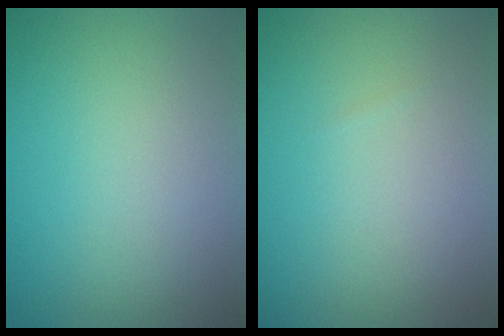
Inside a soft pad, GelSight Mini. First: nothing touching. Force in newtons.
{"total": 0.0}